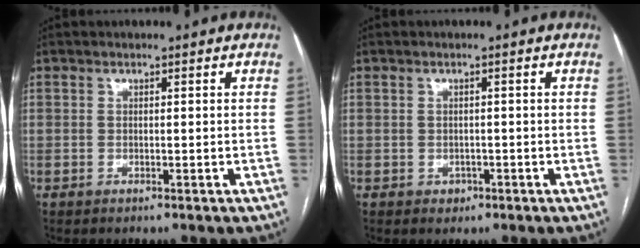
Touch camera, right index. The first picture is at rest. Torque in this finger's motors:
{"motor_torque": [0.19, 0.06, 0.06, 0.01]}